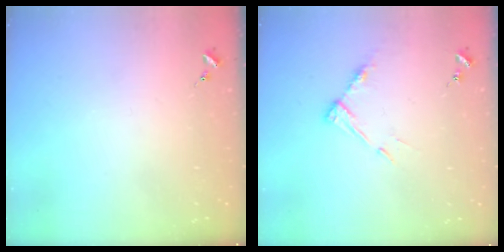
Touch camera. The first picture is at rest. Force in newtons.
{"total": 8.1, "press": 8.1, "slide": 0.6}